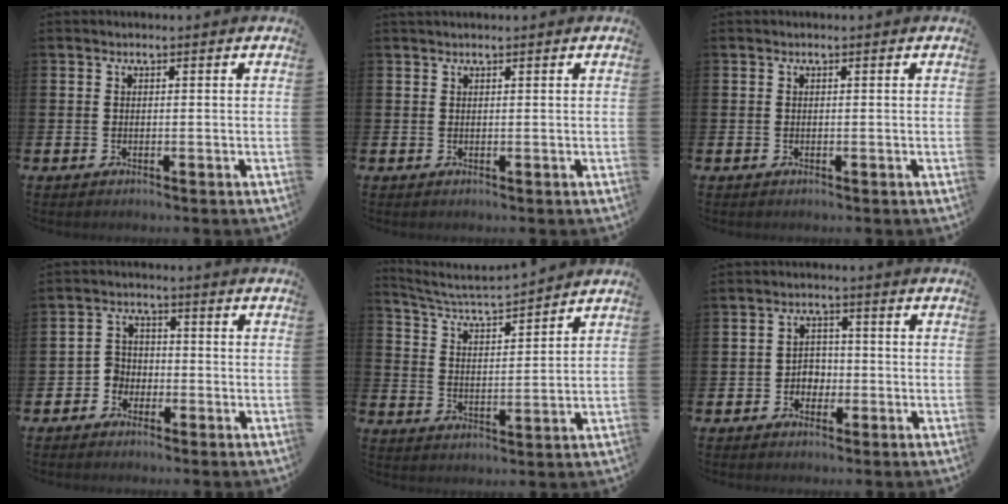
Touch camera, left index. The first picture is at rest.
{"total": 0.6, "force": [0.6, 0.0, 0.1], "torque": [0.002, -0.001, 0.010]}
{"total": 0.0}
{"total": 3.1, "force": [-1.9, 2.4, 0.2], "torque": [-0.018, 0.004, -0.045]}
{"total": 4.9, "force": [4.8, 0.5, 1.0], "torque": [-0.044, -0.037, 0.078]}
{"total": 2.7, "force": [-1.2, 2.4, 0.7], "torque": [-0.017, 0.006, -0.029]}